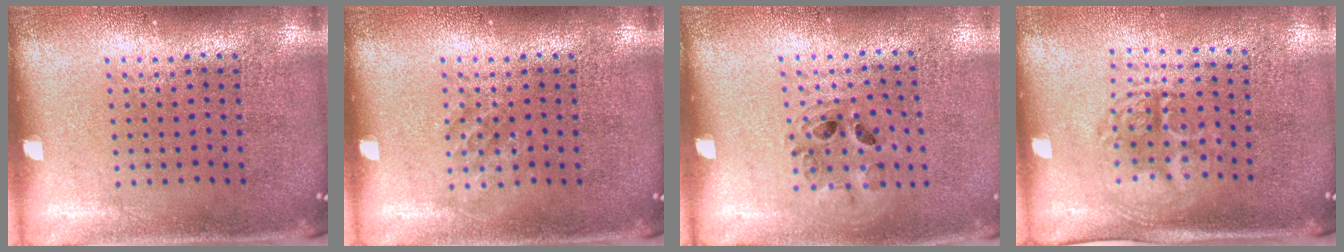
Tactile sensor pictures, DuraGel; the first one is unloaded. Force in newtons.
{"total": 1.0, "press": 1.0, "slide": 0.2}
{"total": 0.9, "press": 0.9, "slide": 0.1}
{"total": 1.6, "press": 1.4, "slide": 0.8}